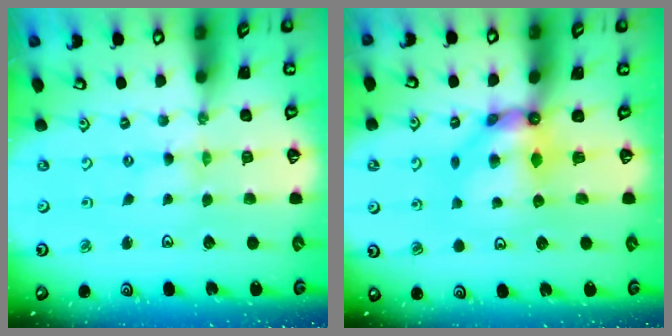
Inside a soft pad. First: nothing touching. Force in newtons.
{"total": 9.4, "press": 9.4, "slide": 0.6}